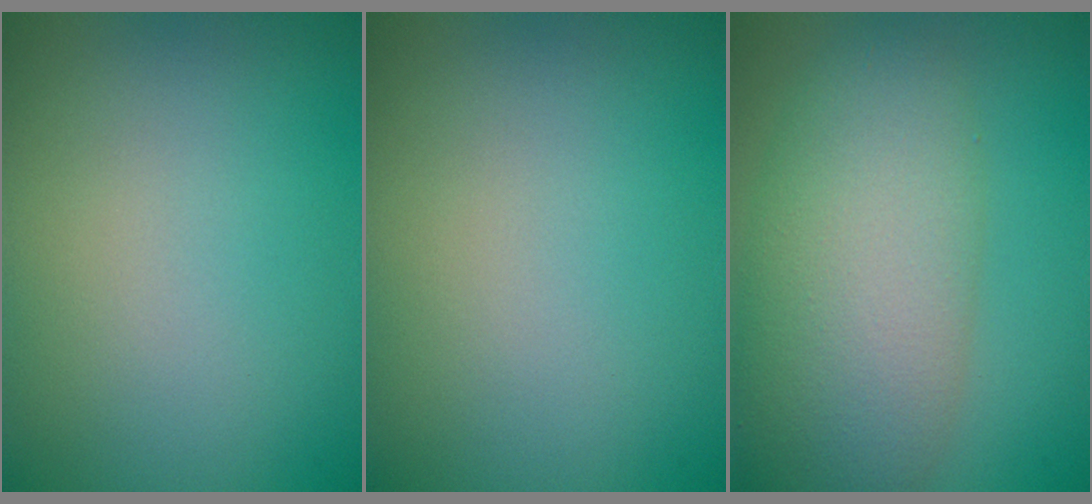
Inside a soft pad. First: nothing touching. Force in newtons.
{"total": 0.0}
{"total": 8.5, "press": 8.5, "slide": 0.2}